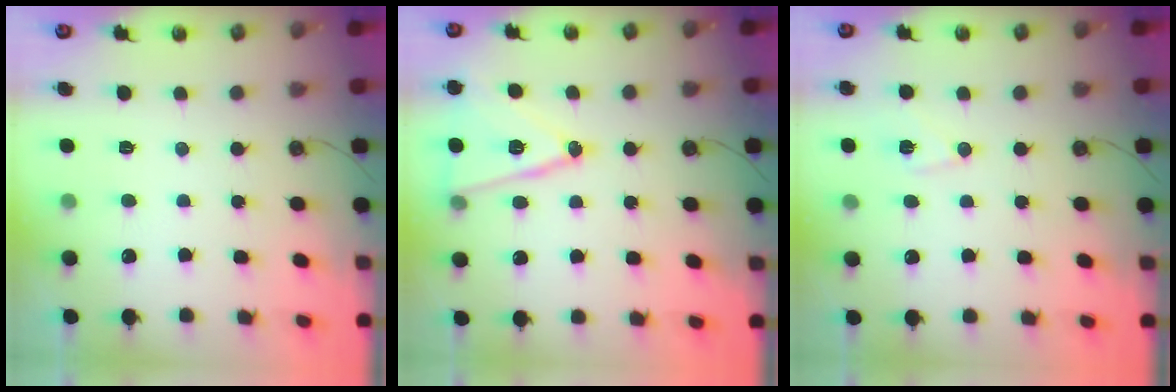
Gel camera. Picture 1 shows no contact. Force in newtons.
{"total": 14.7, "press": 14.4, "slide": 3.4}
{"total": 7.1, "press": 6.8, "slide": 1.9}